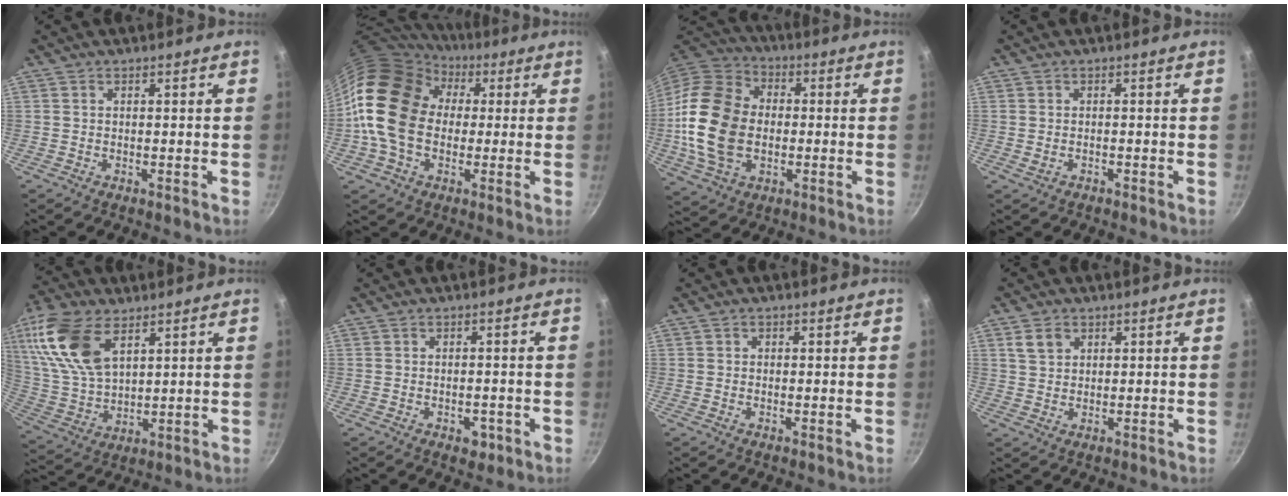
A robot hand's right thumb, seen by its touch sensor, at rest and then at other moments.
{"total": 19.7, "force": [1.3, 14.9, 12.7], "torque": [-0.223, 0.032, 0.016]}
{"total": 19.8, "force": [-1.6, 14.1, 13.7], "torque": [-0.251, 0.023, -0.032]}
{"total": 1.2, "force": [-0.5, 0.8, 0.7], "torque": [-0.012, 0.006, -0.007]}
{"total": 17.5, "force": [8.2, 9.6, 12.1], "torque": [-0.239, -0.026, 0.169]}
{"total": 3.1, "force": [-1.3, 2.1, 1.9], "torque": [-0.015, 0.010, -0.008]}
{"total": 0.7, "force": [0.1, 0.6, 0.2], "torque": [0.000, 0.001, 0.001]}
{"total": 3.7, "force": [1.7, 2.9, 1.7], "torque": [-0.015, 0.001, 0.033]}